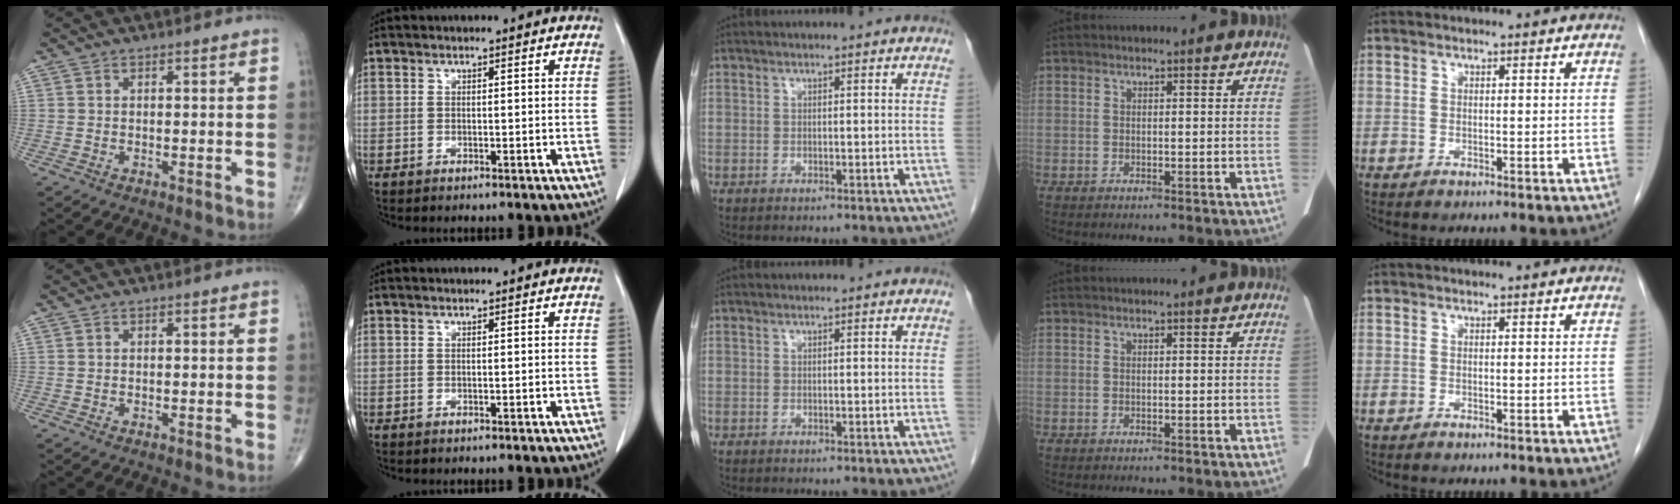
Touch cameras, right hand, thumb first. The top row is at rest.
{}